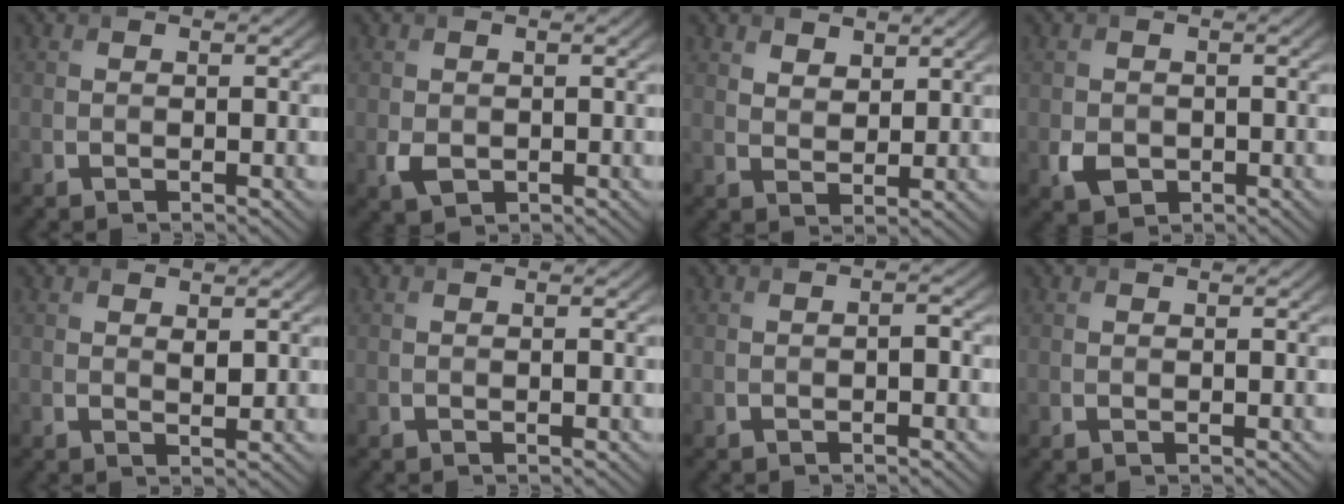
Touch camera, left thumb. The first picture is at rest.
{"total": 2.0, "force": [-0.5, 1.5, 1.1], "torque": [-0.029, -0.010, -0.007]}
{"total": 3.1, "force": [2.3, 1.6, 1.3], "torque": [-0.031, -0.004, 0.047]}
{"total": 2.6, "force": [-1.0, 2.1, 1.2], "torque": [-0.028, -0.012, -0.017]}
{"total": 1.3, "force": [0.6, 0.5, 1.0], "torque": [-0.021, -0.006, 0.015]}
{"total": 0.0}
{"total": 1.1, "force": [-0.4, 0.3, 0.9], "torque": [-0.017, 0.002, -0.008]}
{"total": 0.0}